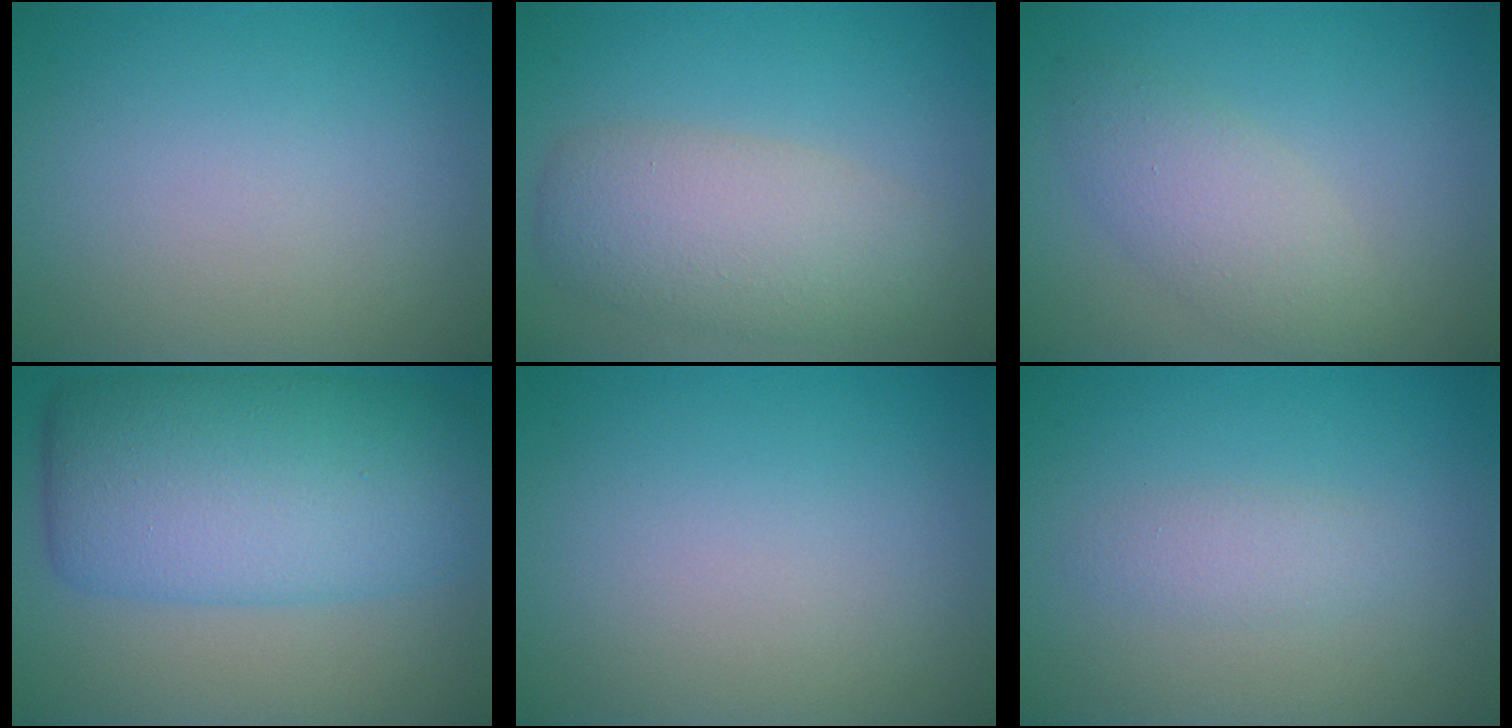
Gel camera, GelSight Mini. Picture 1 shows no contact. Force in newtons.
{"total": 5.6, "press": 5.6, "slide": 0.3}
{"total": 3.4, "press": 3.4, "slide": 0.0}
{"total": 10.5, "press": 10.5, "slide": 0.1}
{"total": 0.0}
{"total": 1.6, "press": 1.6, "slide": 0.0}